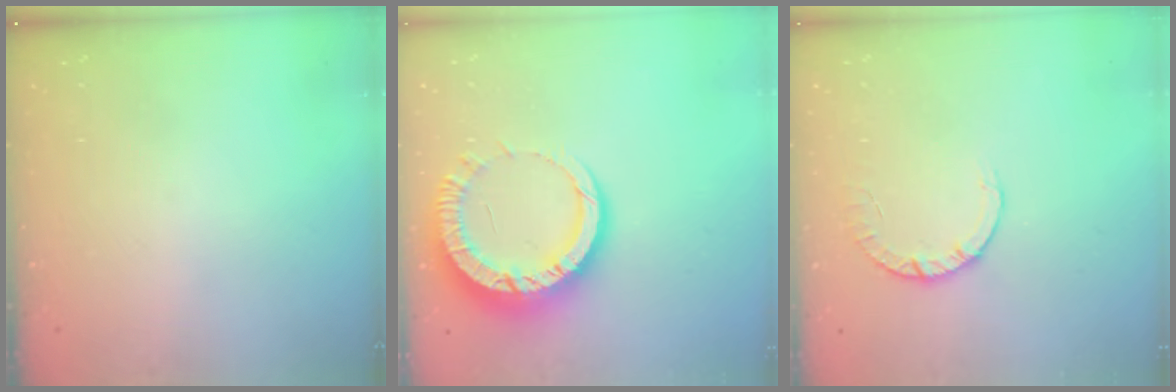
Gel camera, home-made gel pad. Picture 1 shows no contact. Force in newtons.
{"total": 15.0, "press": 15.0, "slide": 1.4}
{"total": 2.8, "press": 2.8, "slide": 0.4}